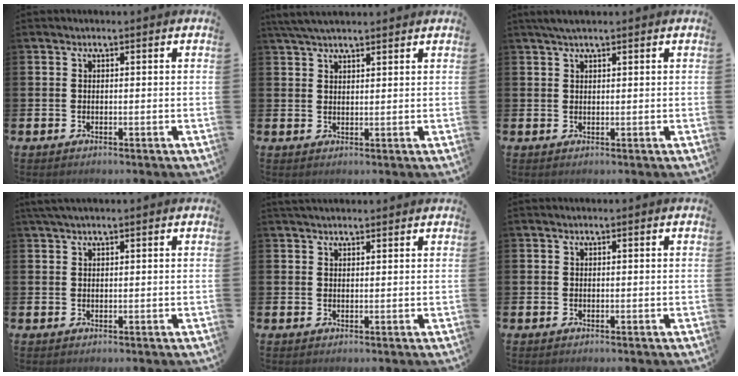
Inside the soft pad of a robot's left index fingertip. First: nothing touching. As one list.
[{"total": 4.0, "force": [3.5, 0.9, 1.6], "torque": [-0.034, -0.008, 0.065]}, {"total": 1.9, "force": [1.5, 0.3, 1.1], "torque": [-0.015, 0.002, 0.025]}, {"total": 1.8, "force": [1.5, 0.2, 1.0], "torque": [-0.024, 0.005, 0.028]}, {"total": 1.9, "force": [1.8, 0.5, 0.4], "torque": [0.002, -0.005, 0.031]}, {"total": 0.0}]